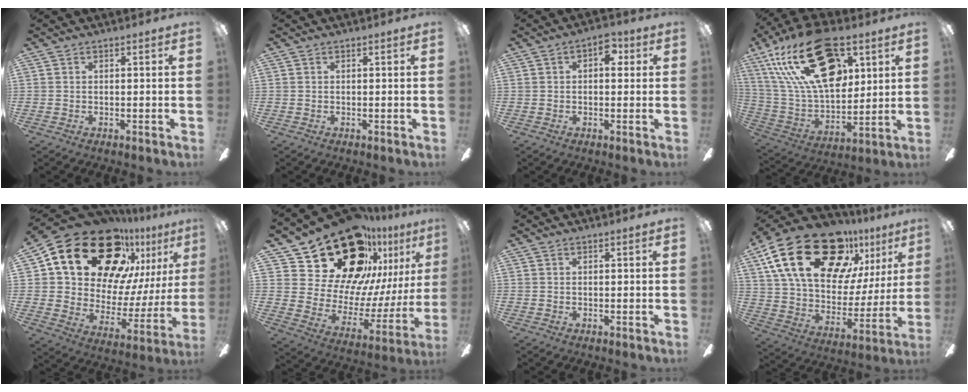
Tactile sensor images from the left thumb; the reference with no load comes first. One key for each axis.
{"total": 0.0}
{"total": 5.5, "fx": 1.5, "fy": 3.2, "fz": 4.2, "tx": -0.041, "ty": 0.000, "tz": 0.019}
{"total": 28.9, "fx": 13.5, "fy": 15.6, "fz": 20.2, "tx": -0.380, "ty": -0.060, "tz": 0.237}
{"total": 27.5, "fx": 17.8, "fy": 15.4, "fz": 14.2, "tx": -0.229, "ty": -0.110, "tz": 0.333}
{"total": 29.7, "fx": 20.2, "fy": 15.8, "fz": 15.1, "tx": -0.251, "ty": -0.141, "tz": 0.387}
{"total": 0.0}
{"total": 29.4, "fx": 16.4, "fy": 15.9, "fz": 18.5, "tx": -0.327, "ty": -0.097, "tz": 0.304}